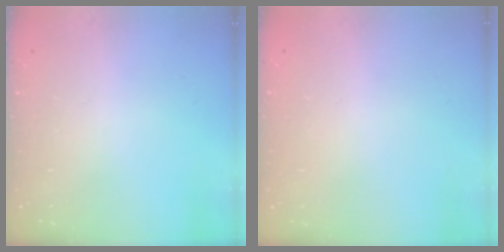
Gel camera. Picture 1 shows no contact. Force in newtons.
{"total": 0.0}